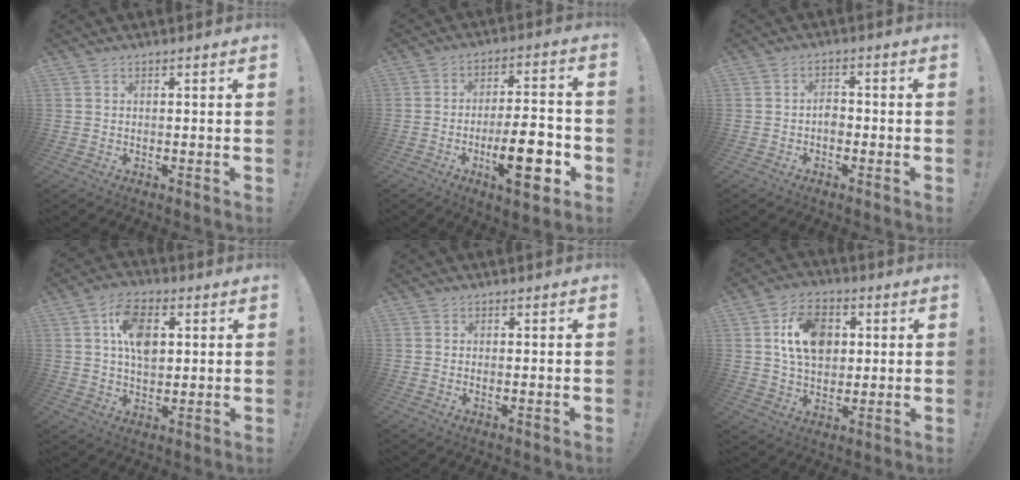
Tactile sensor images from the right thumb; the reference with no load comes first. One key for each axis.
{"total": 16.0, "fx": -6.0, "fy": 4.6, "fz": 14.1, "tx": -0.210, "ty": 0.015, "tz": -0.096}
{"total": 3.2, "fx": -1.4, "fy": 2.1, "fz": 2.0, "tx": -0.033, "ty": 0.004, "tz": -0.027}
{"total": 11.7, "fx": 3.0, "fy": 7.4, "fz": 8.5, "tx": -0.130, "ty": 0.012, "tz": 0.057}
{"total": 0.0}
{"total": 13.1, "fx": 3.4, "fy": 9.3, "fz": 8.5, "tx": -0.121, "ty": 0.005, "tz": 0.066}